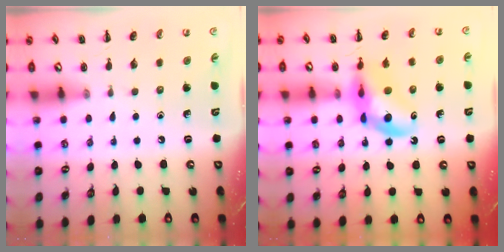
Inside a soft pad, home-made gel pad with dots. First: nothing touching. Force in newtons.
{"total": 11.3, "press": 10.8, "slide": 3.2}